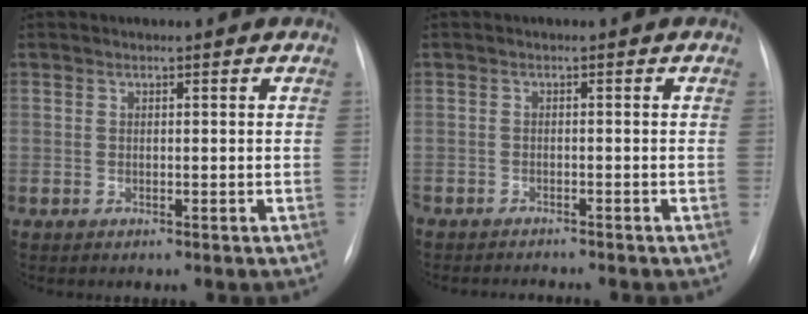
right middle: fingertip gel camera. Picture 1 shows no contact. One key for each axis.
{"total": 3.6, "fx": -3.5, "fy": 0.3, "fz": 0.8, "tx": -0.007, "ty": -0.009, "tz": -0.053}